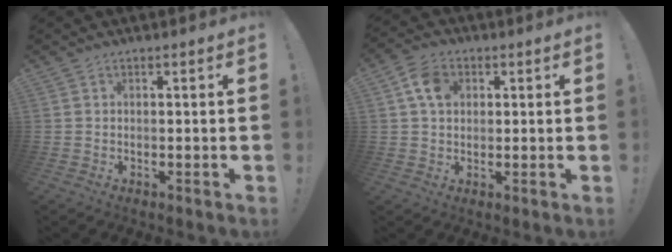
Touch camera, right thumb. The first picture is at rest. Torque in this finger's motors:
{"motor_torque": [1.38, 1.16, 0.44, -1.11, 0.00]}